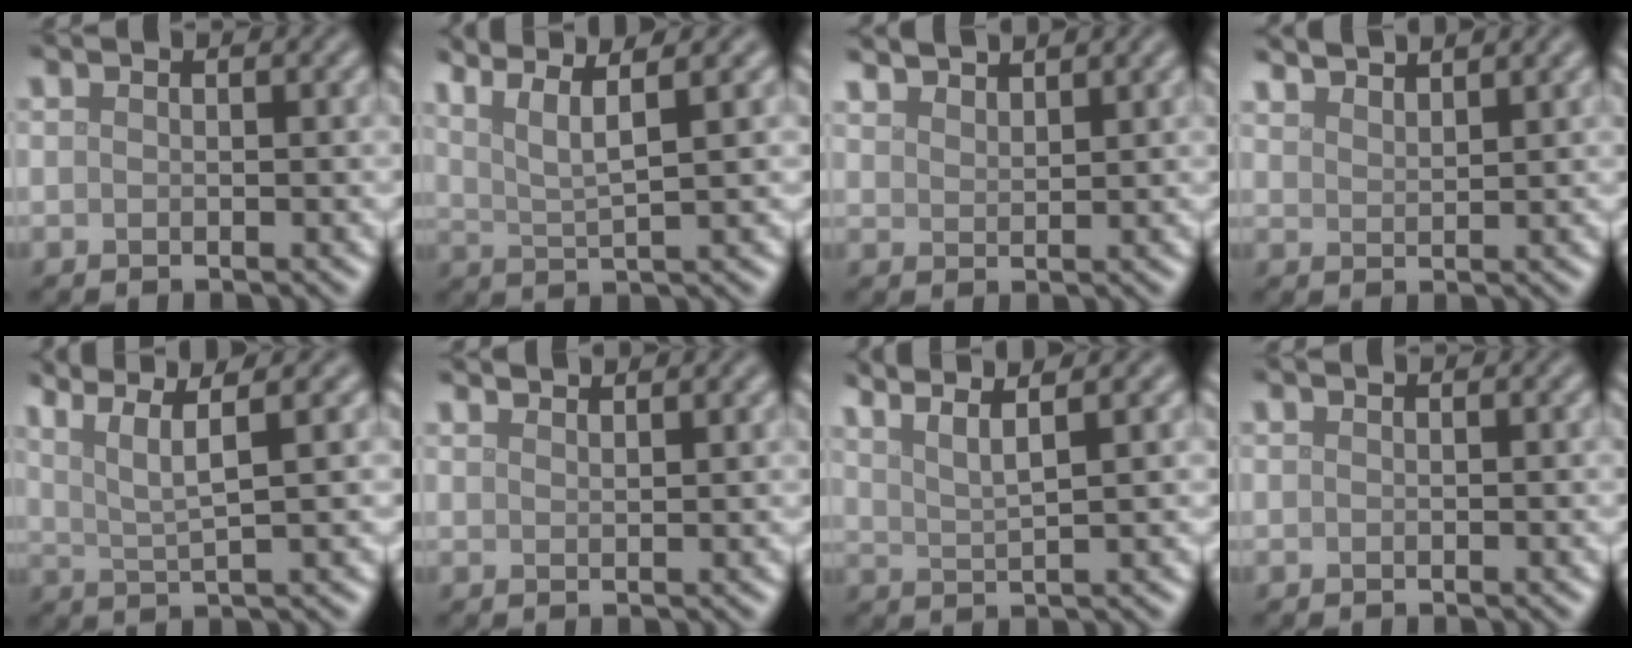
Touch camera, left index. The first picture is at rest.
{"total": 5.5, "force": [3.6, 1.0, 4.0], "torque": [-0.066, 0.016, 0.051]}
{"total": 3.4, "force": [3.2, 0.4, 0.8], "torque": [-0.007, 0.001, 0.055]}
{"total": 3.7, "force": [3.5, 0.6, 1.1], "torque": [-0.003, 0.006, 0.046]}
{"total": 5.4, "force": [3.1, 0.8, 4.3], "torque": [-0.080, 0.011, 0.056]}
{"total": 2.5, "force": [2.4, 0.4, 0.7], "torque": [-0.001, 0.003, 0.028]}
{"total": 5.5, "force": [4.1, 1.1, 3.4], "torque": [-0.055, 0.026, 0.045]}
{"total": 0.0}